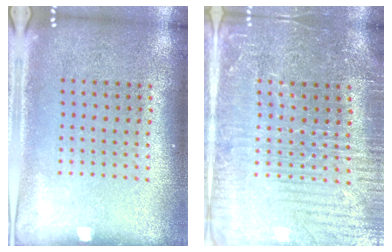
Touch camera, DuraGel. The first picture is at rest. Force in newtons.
{"total": 4.2, "press": 3.9, "slide": 1.4}